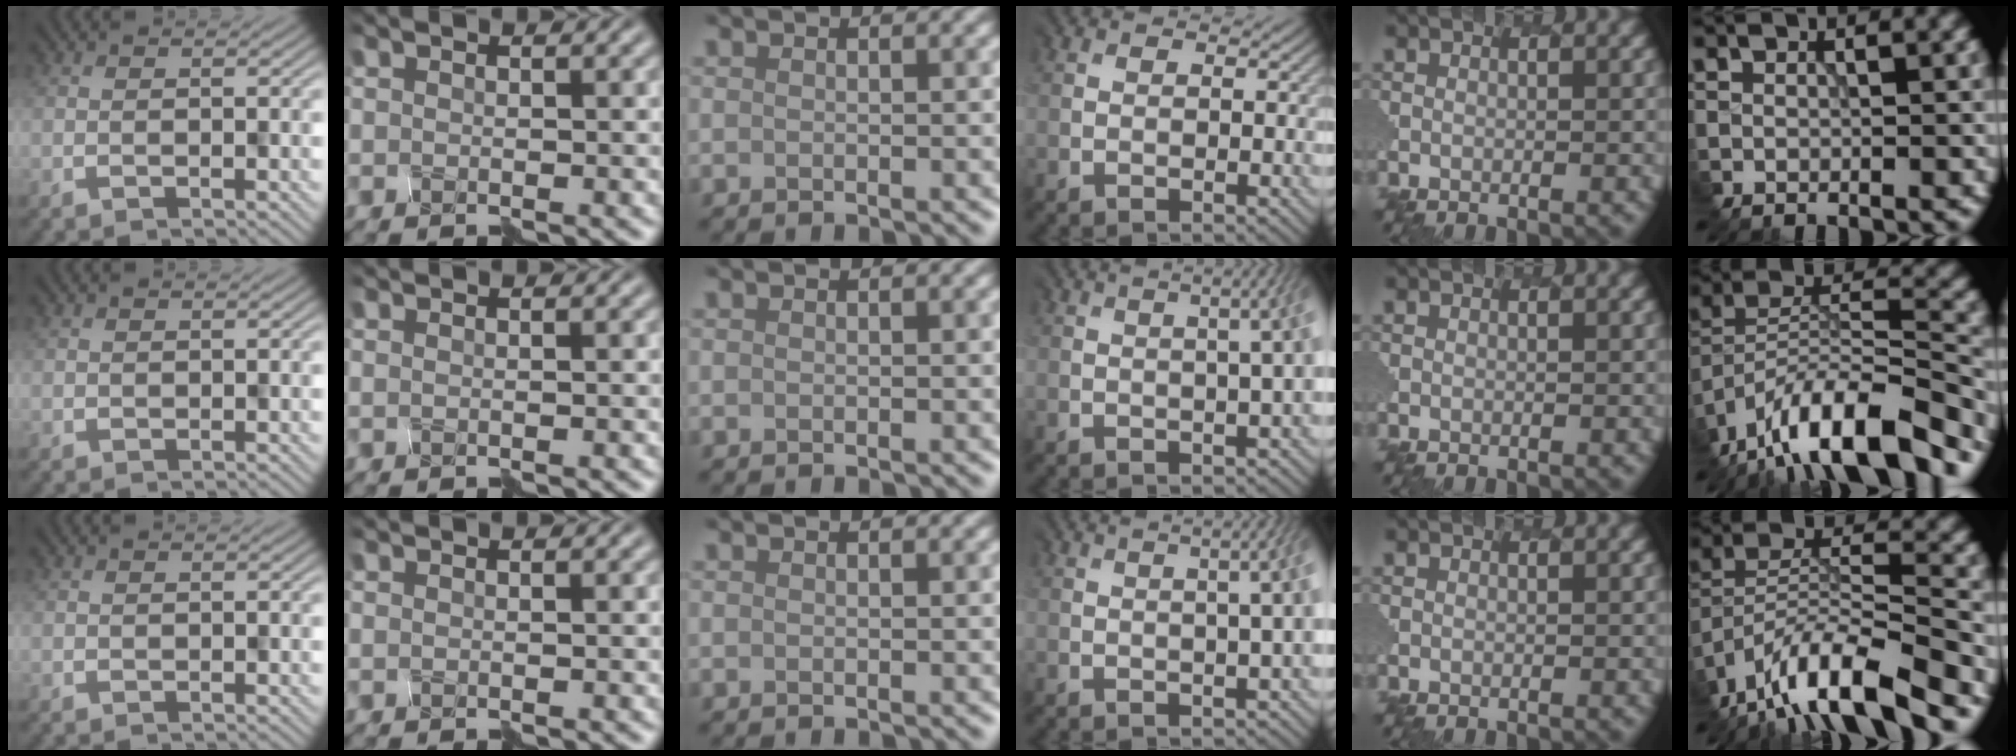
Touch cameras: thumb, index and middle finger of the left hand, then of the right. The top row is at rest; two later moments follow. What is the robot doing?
{"motion": "disassemble", "object": "spray bottle"}